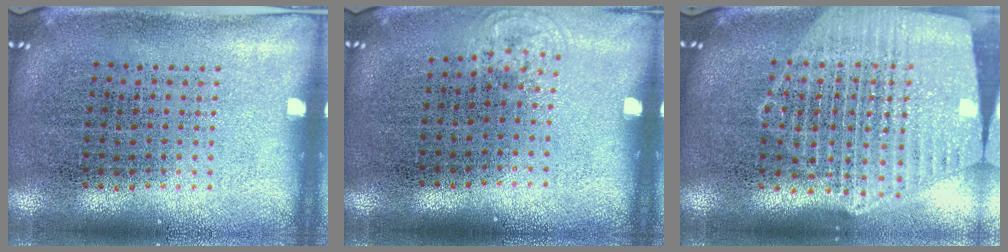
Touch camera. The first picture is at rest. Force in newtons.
{"total": 0.6, "press": 0.4, "slide": 0.3}
{"total": 2.6, "press": 2.2, "slide": 1.3}